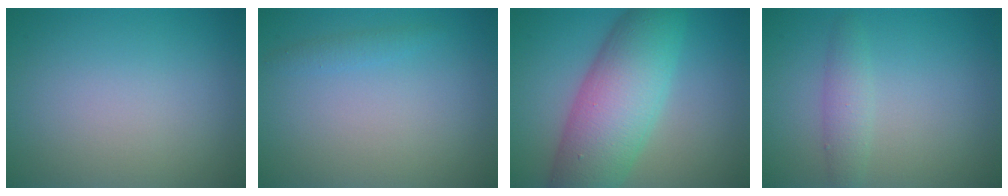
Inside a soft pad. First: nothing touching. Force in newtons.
{"total": 0.9, "press": 0.9, "slide": 0.0}
{"total": 9.5, "press": 9.5, "slide": 0.1}
{"total": 1.9, "press": 1.9, "slide": 0.1}